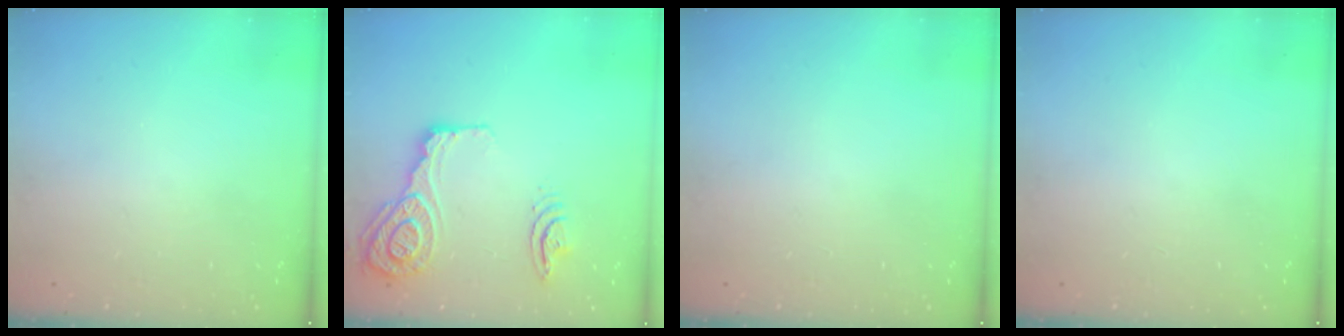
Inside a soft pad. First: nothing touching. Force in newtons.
{"total": 17.9, "press": 17.6, "slide": 3.7}
{"total": 0.0}
{"total": 0.0}